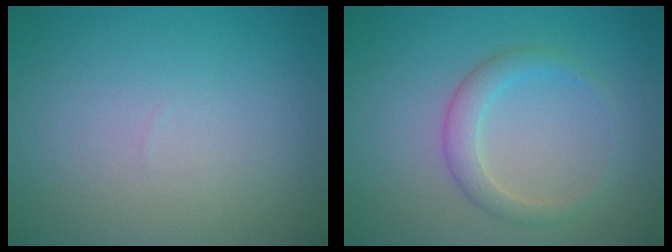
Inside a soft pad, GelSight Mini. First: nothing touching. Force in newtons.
{"total": 2.3, "press": 2.3, "slide": 0.1}